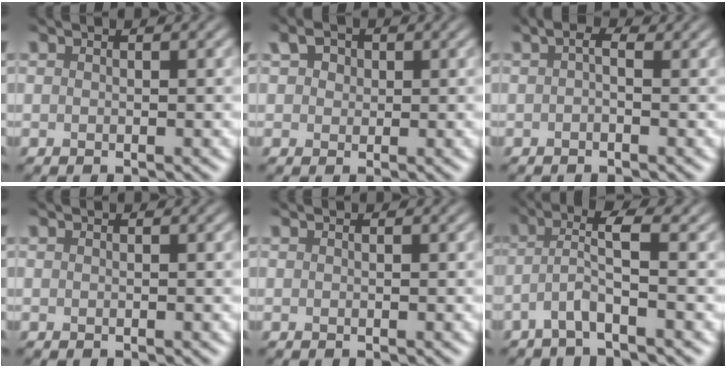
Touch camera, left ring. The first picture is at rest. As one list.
[{"total": 2.3, "force": [0.9, 1.8, 1.1], "torque": [-0.020, 0.004, 0.008]}, {"total": 0.9, "force": [-0.1, 0.3, 0.9], "torque": [-0.020, 0.000, -0.004]}, {"total": 0.0}, {"total": 0.0}, {"total": 3.2, "force": [-1.0, 0.1, 3.1], "torque": [-0.061, 0.011, -0.031]}]